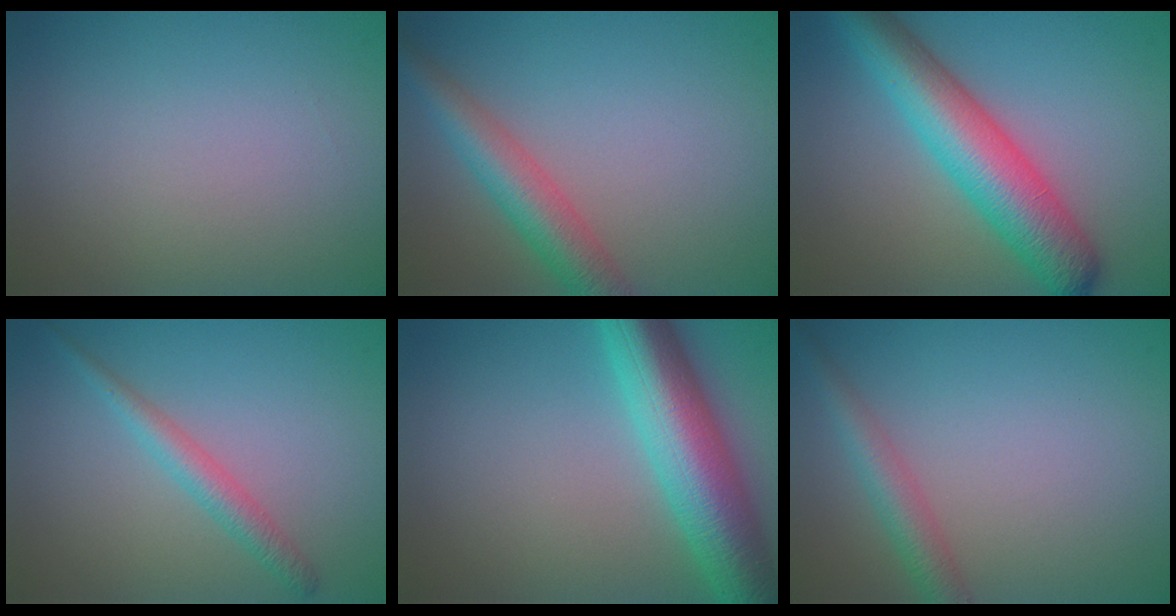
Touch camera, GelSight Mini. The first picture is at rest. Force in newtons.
{"total": 4.6, "press": 4.6, "slide": 0.1}
{"total": 7.9, "press": 7.9, "slide": 0.1}
{"total": 2.1, "press": 2.1, "slide": 0.1}
{"total": 9.1, "press": 9.1, "slide": 0.0}
{"total": 2.9, "press": 2.9, "slide": 0.0}